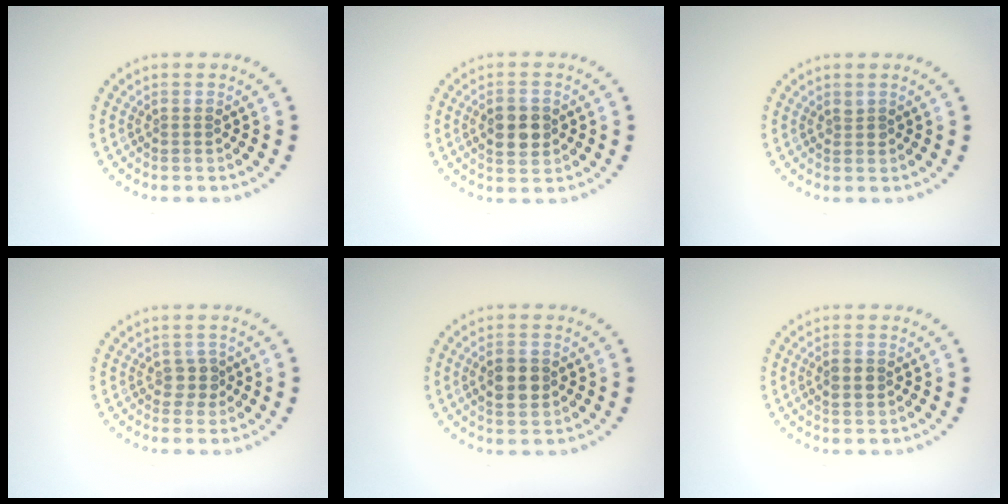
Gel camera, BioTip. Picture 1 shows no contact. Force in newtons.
{"total": 3.7, "press": 3.7, "slide": 0.1}
{"total": 0.5, "press": 0.5, "slide": 0.2}
{"total": 1.4, "press": 1.1, "slide": 0.8}
{"total": 3.1, "press": 3.0, "slide": 0.2}
{"total": 1.6, "press": 1.6, "slide": 0.1}